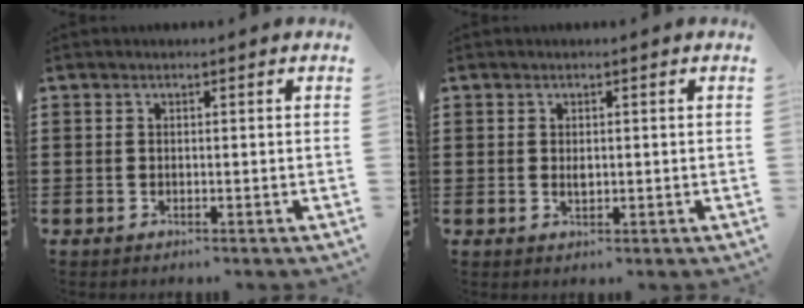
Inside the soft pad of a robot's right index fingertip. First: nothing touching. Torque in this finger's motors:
{"motor_torque": [-0.15, 0.40, -0.02, -0.04]}